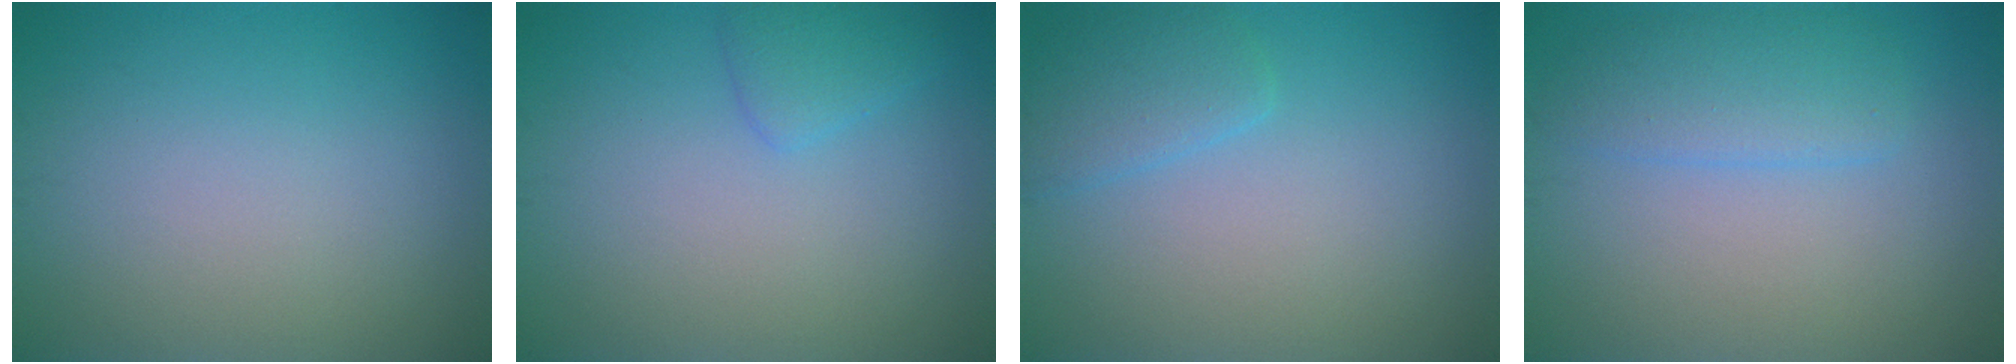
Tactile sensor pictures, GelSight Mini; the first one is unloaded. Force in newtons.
{"total": 1.6, "press": 1.6, "slide": 0.1}
{"total": 2.3, "press": 2.3, "slide": 0.2}
{"total": 3.1, "press": 3.1, "slide": 0.3}